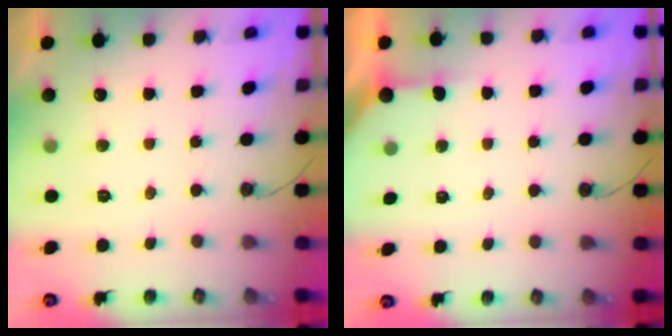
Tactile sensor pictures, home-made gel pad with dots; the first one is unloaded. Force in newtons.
{"total": 2.4, "press": 2.4, "slide": 0.3}